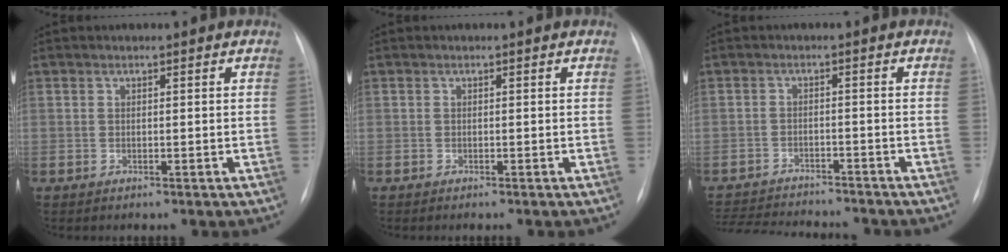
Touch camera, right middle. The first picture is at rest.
{"total": 0.8, "force": [-0.6, -0.1, 0.4], "torque": [-0.005, -0.002, -0.008]}
{"total": 14.2, "force": [-13.3, 2.2, 4.7], "torque": [-0.102, -0.009, -0.189]}